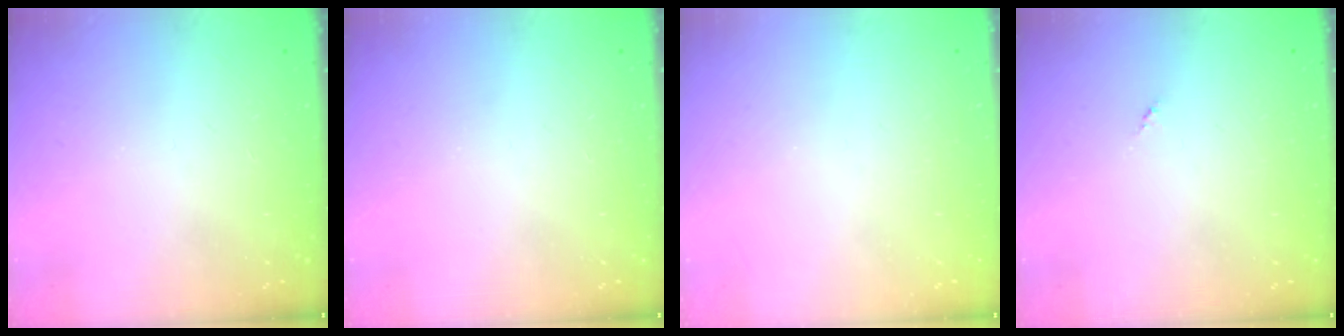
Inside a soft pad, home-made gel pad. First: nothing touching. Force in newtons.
{"total": 0.0}
{"total": 1.3, "press": 1.3, "slide": 0.2}
{"total": 0.0}